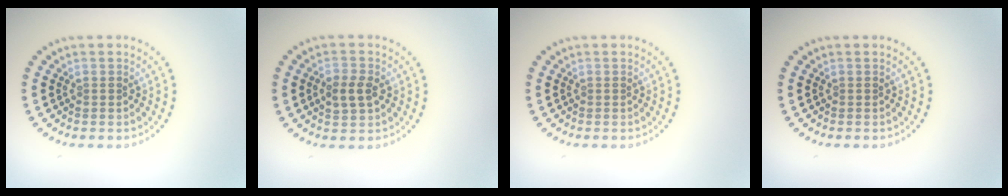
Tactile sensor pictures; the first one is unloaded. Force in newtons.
{"total": 2.5, "press": 2.5, "slide": 0.1}
{"total": 0.0}
{"total": 0.0}